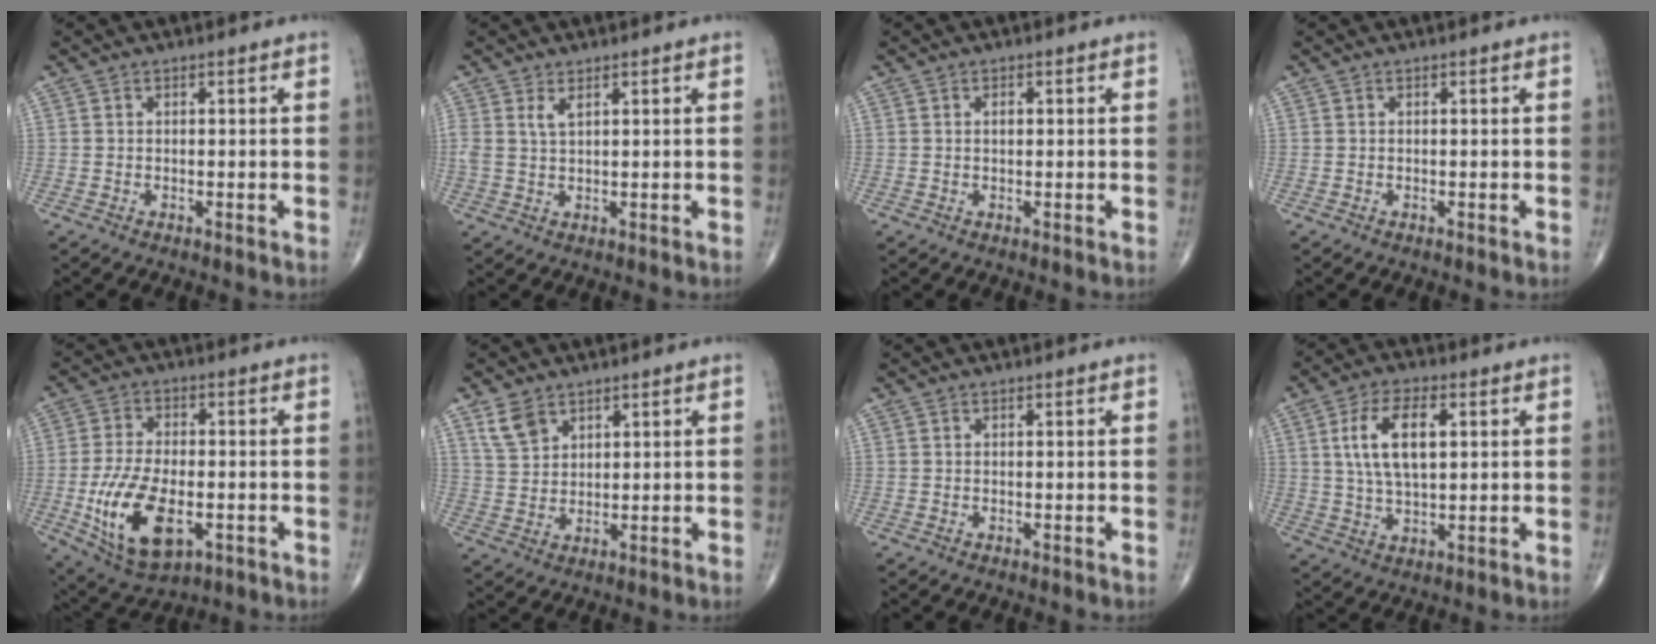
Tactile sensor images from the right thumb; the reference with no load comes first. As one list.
[{"total": 2.4, "force": [1.4, 0.9, 1.8], "torque": [-0.038, -0.001, 0.034]}, {"total": 1.1, "force": [0.3, 0.7, 0.9], "torque": [-0.011, 0.002, 0.005]}, {"total": 0.0}, {"total": 15.0, "force": [-4.0, 7.8, 12.2], "torque": [-0.226, 0.000, -0.059]}, {"total": 5.2, "force": [3.4, 3.3, 2.3], "torque": [-0.033, -0.014, 0.073]}, {"total": 0.0}, {"total": 10.8, "force": [2.6, 5.1, 9.1], "torque": [-0.167, 0.000, 0.051]}]